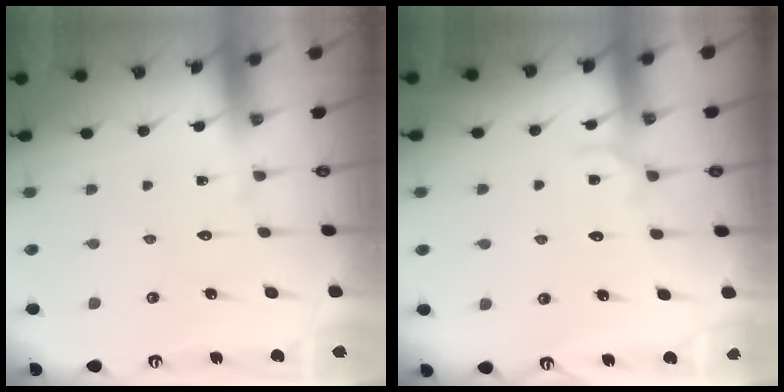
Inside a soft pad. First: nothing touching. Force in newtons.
{"total": 5.2, "press": 5.2, "slide": 0.5}